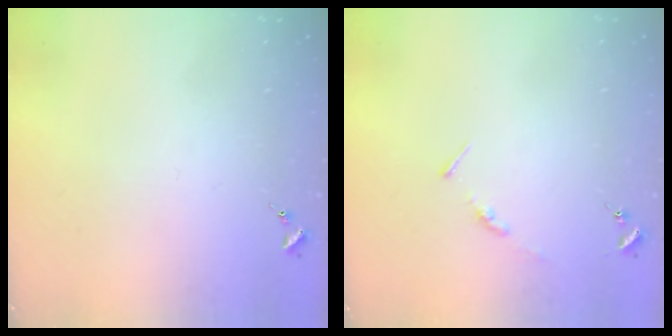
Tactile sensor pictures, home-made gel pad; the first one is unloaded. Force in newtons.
{"total": 3.4, "press": 3.4, "slide": 0.3}